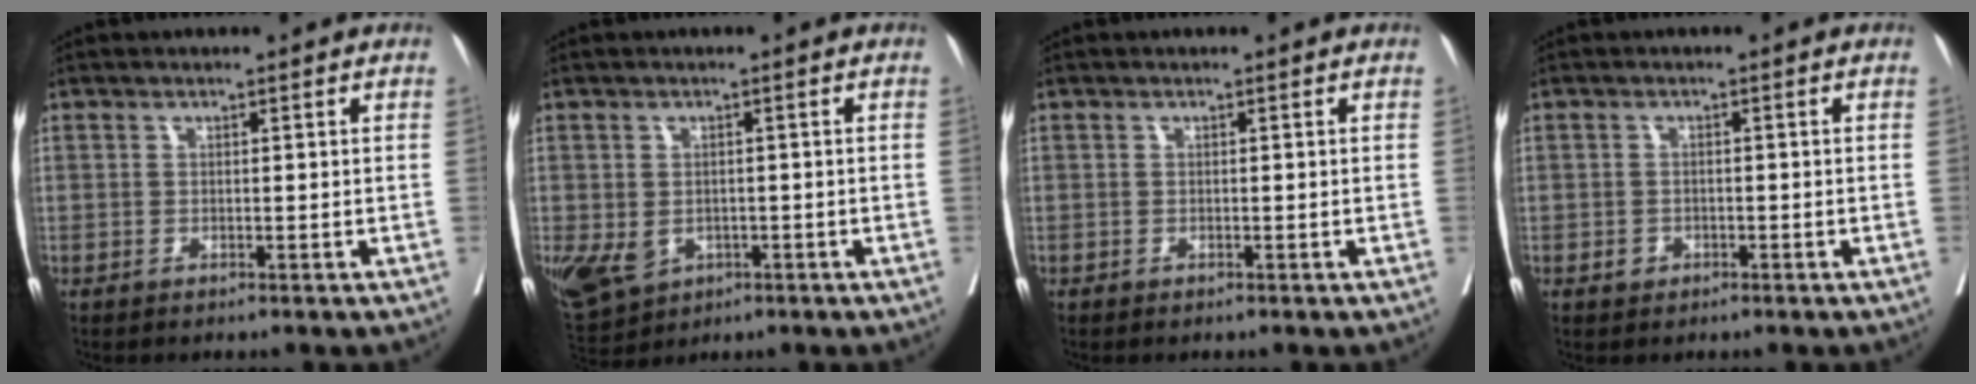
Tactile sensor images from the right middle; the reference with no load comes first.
{"total": 10.5, "force": [-3.8, 8.2, 5.3], "torque": [-0.131, -0.004, -0.048]}
{"total": 0.0}
{"total": 1.3, "force": [-0.6, 1.1, 0.4], "torque": [-0.004, 0.003, -0.006]}